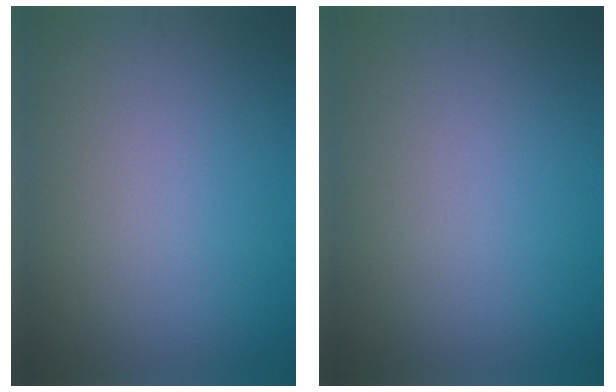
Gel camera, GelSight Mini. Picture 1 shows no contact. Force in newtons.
{"total": 0.0}